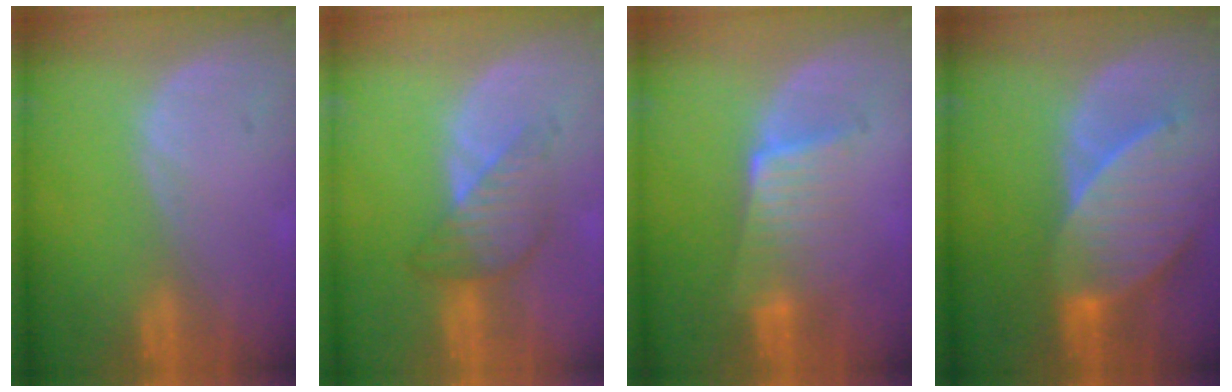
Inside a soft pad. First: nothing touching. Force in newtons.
{"total": 5.0, "press": 5.0, "slide": 0.1}
{"total": 6.4, "press": 5.6, "slide": 3.1}
{"total": 9.6, "press": 8.7, "slide": 4.1}